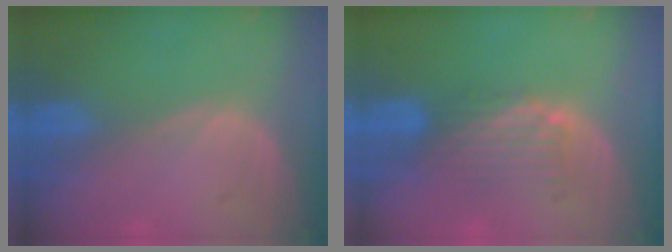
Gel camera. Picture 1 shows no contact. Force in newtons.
{"total": 5.1, "press": 4.4, "slide": 2.6}